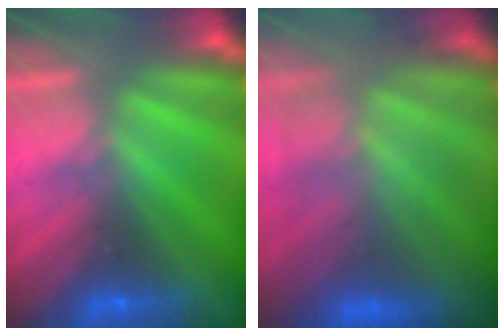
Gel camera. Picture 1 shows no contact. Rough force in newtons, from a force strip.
{"total": 7.8}